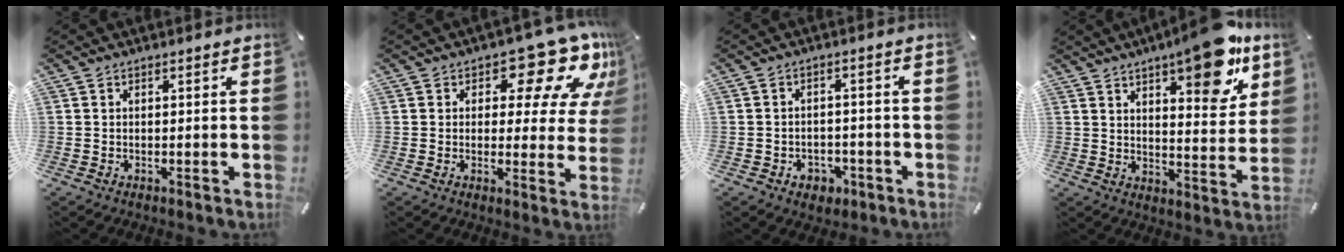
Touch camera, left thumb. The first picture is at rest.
{"total": 15.2, "force": [9.5, 7.4, 9.4], "torque": [-0.113, -0.065, 0.157]}
{"total": 4.0, "force": [-1.9, 3.3, 1.3], "torque": [-0.011, 0.006, -0.035]}
{"total": 14.6, "force": [10.0, 4.9, 9.4], "torque": [-0.111, -0.068, 0.162]}